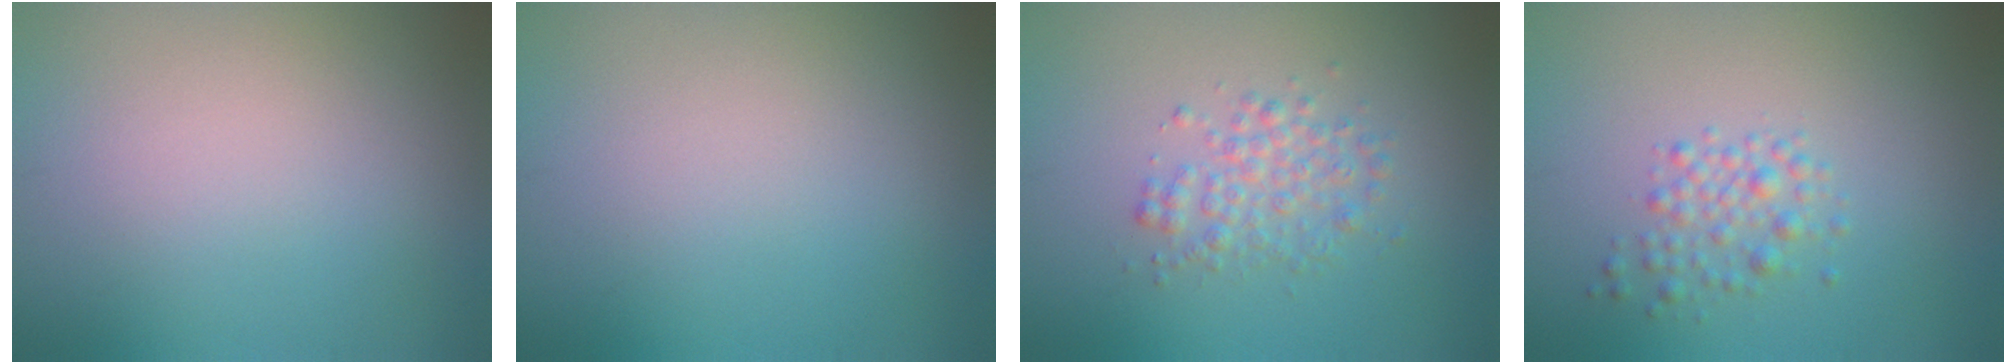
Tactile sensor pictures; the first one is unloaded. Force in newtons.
{"total": 0.0}
{"total": 2.6, "press": 2.6, "slide": 0.0}
{"total": 2.0, "press": 2.0, "slide": 0.0}